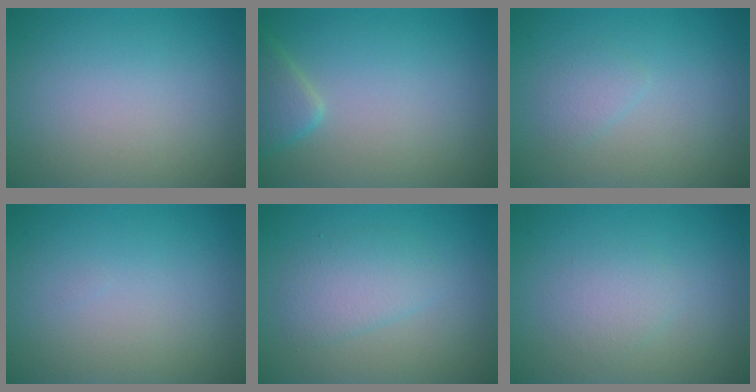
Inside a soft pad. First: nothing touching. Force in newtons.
{"total": 2.4, "press": 2.3, "slide": 0.1}
{"total": 1.3, "press": 1.3, "slide": 0.1}
{"total": 0.0}
{"total": 2.6, "press": 2.6, "slide": 0.0}
{"total": 1.7, "press": 1.7, "slide": 0.0}